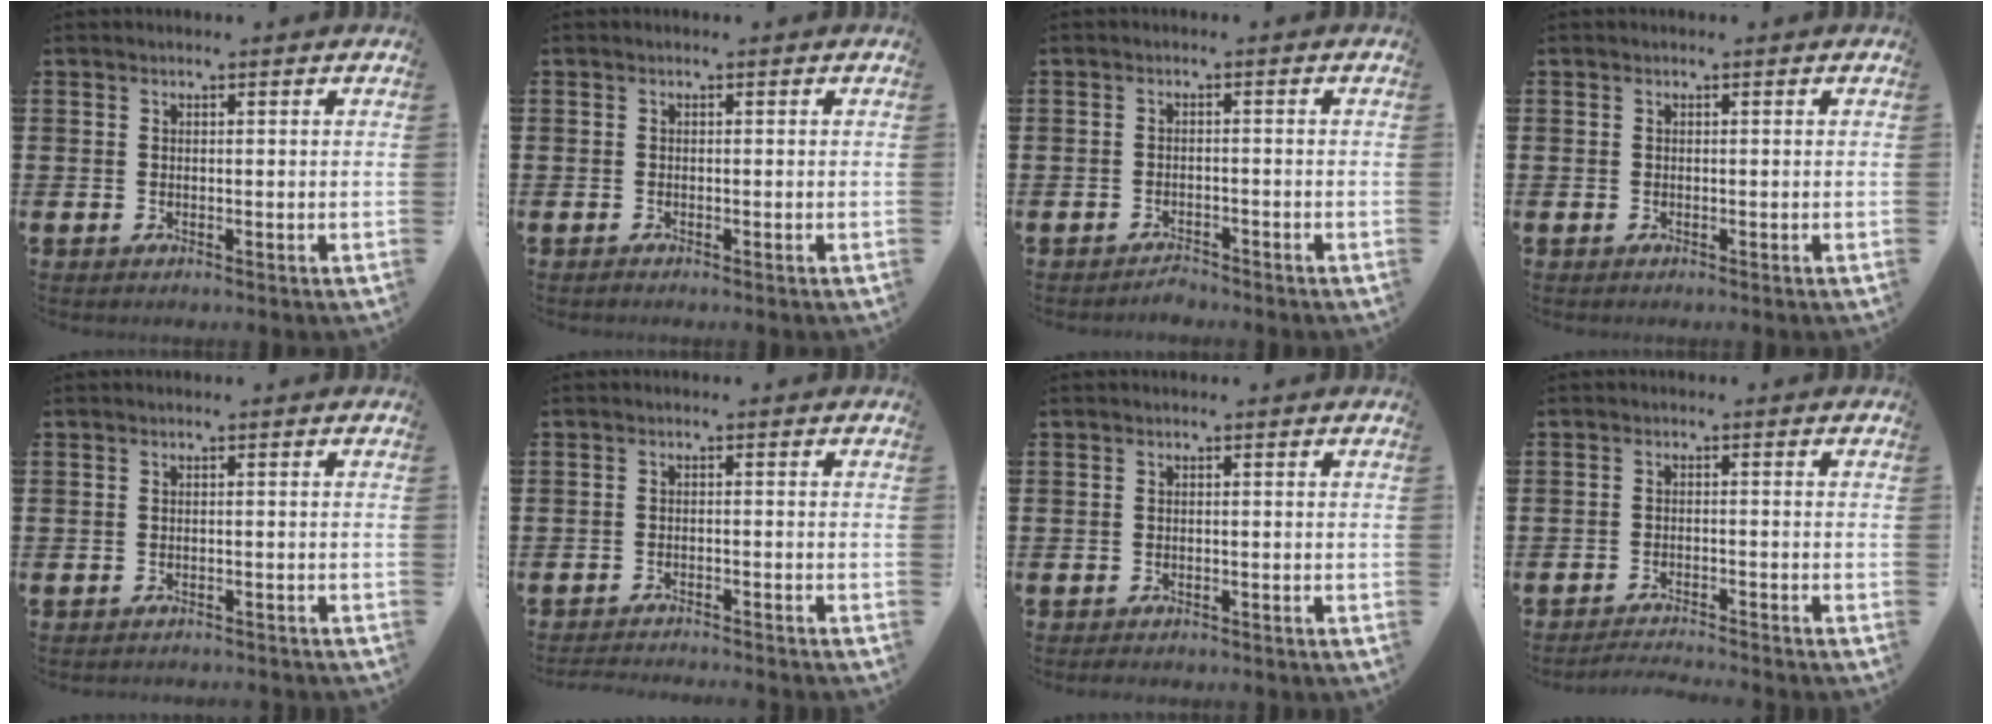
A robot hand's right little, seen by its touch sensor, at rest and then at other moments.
{"total": 0.0}
{"total": 1.4, "force": [-1.4, 0.2, 0.0], "torque": [-0.005, 0.004, -0.031]}
{"total": 0.0}
{"total": 0.9, "force": [-0.9, 0.0, 0.0], "torque": [-0.001, 0.000, -0.019]}
{"total": 1.9, "force": [-1.9, -0.2, 0.0], "torque": [-0.001, 0.003, -0.039]}
{"total": 0.8, "force": [-0.7, 0.2, 0.2], "torque": [-0.006, 0.000, -0.015]}
{"total": 1.9, "force": [-1.9, -0.2, 0.1], "torque": [-0.004, 0.003, -0.040]}